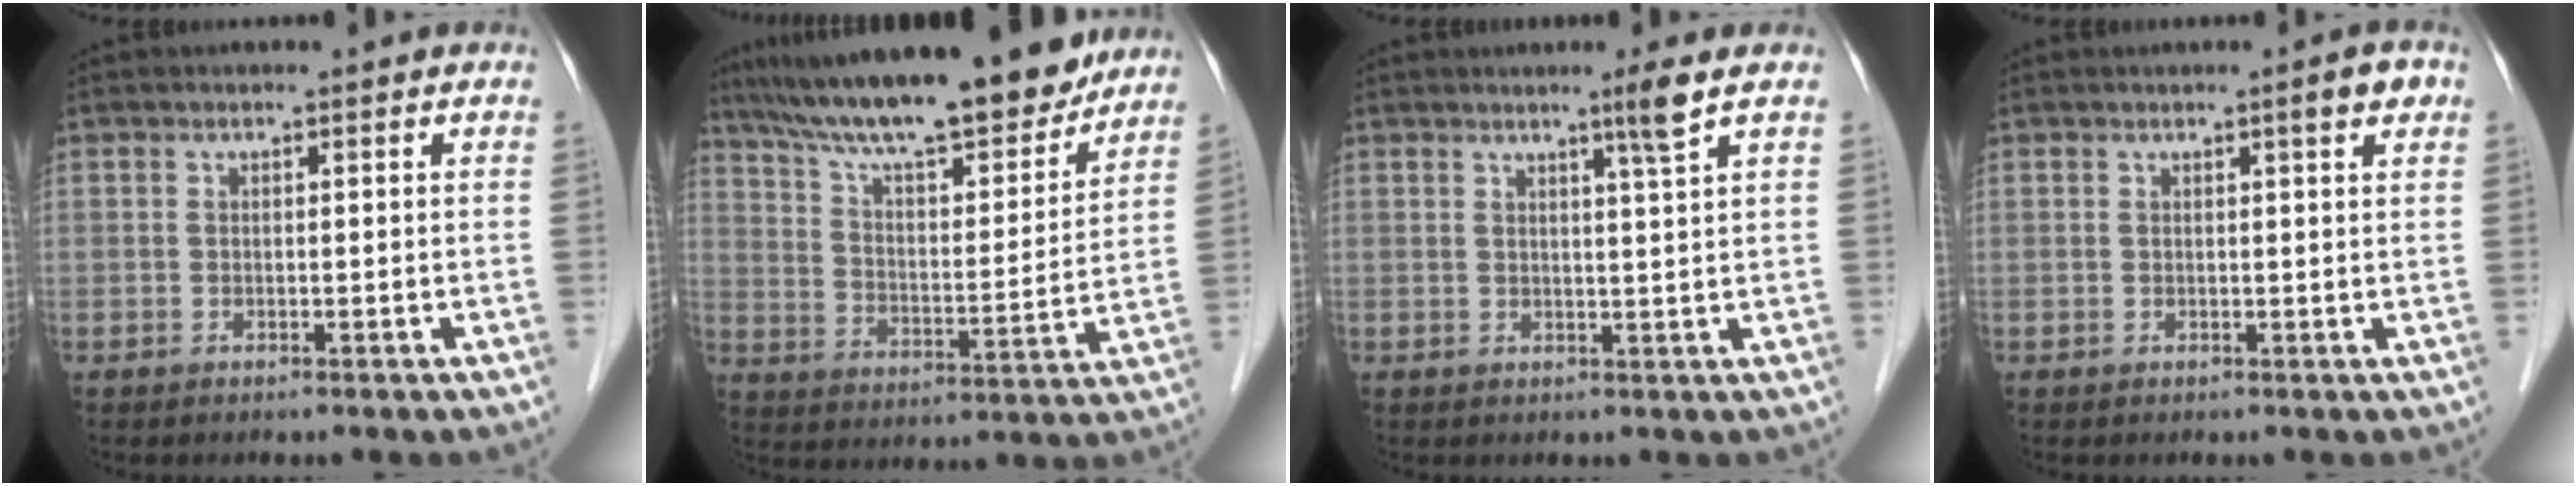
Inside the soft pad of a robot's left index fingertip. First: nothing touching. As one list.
[{"total": 21.1, "force": [18.0, 3.4, 10.4], "torque": [-0.174, 0.007, 0.280]}, {"total": 2.8, "force": [1.9, -1.1, 1.8], "torque": [-0.037, -0.010, 0.037]}, {"total": 2.1, "force": [1.2, 0.2, 1.7], "torque": [-0.022, 0.000, 0.015]}]